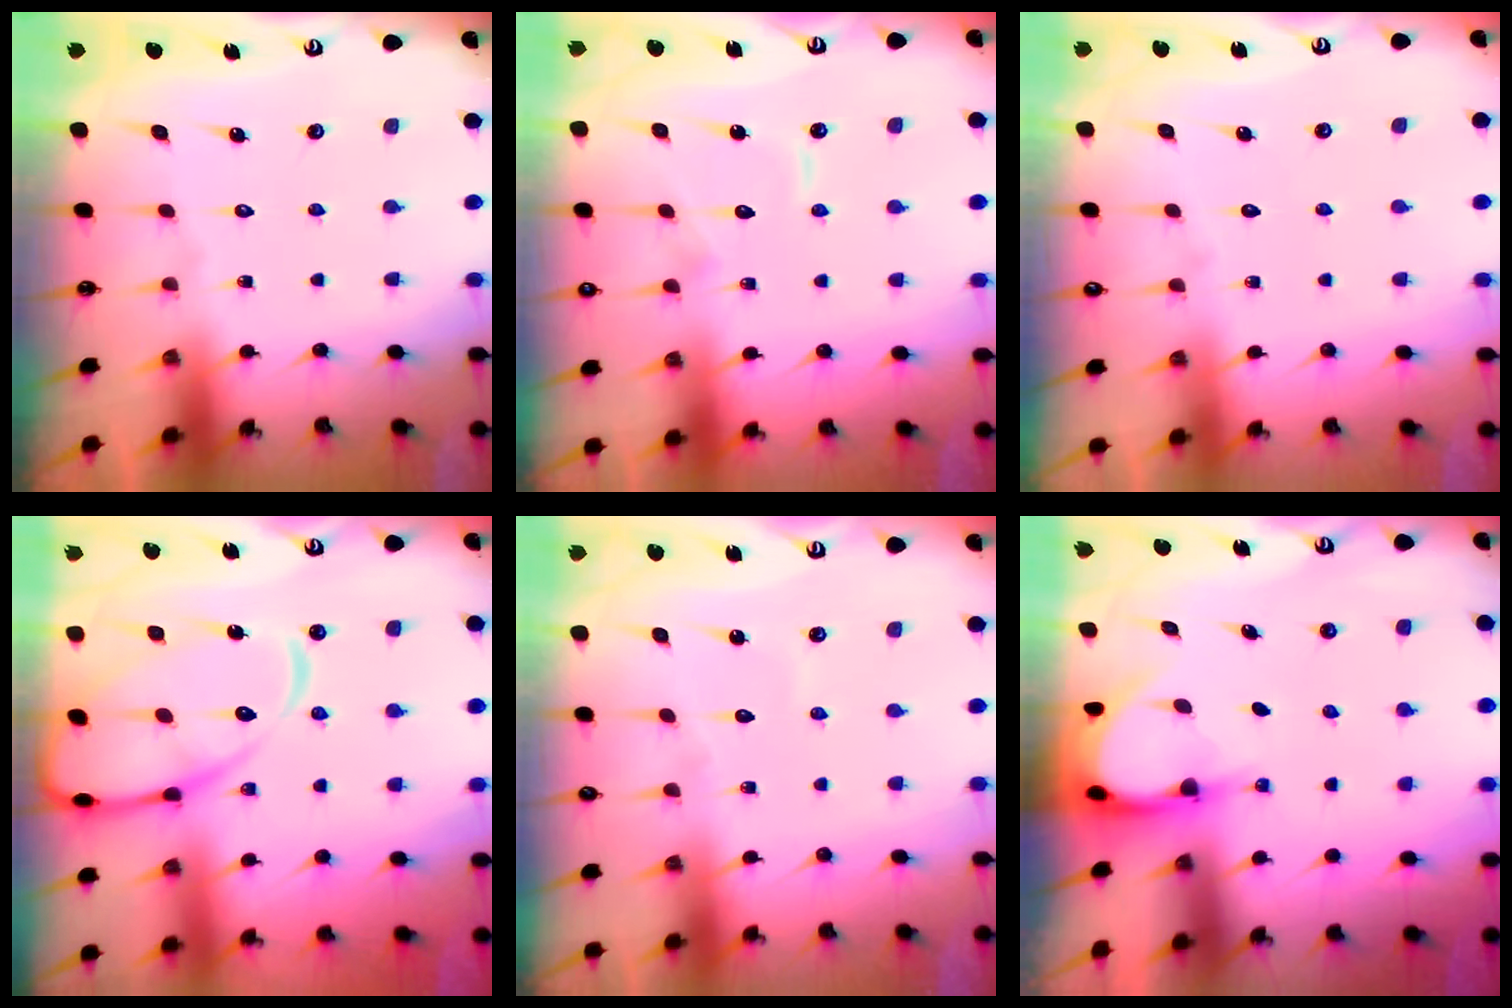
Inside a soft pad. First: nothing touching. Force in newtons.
{"total": 7.9, "press": 7.9, "slide": 0.6}
{"total": 2.6, "press": 2.6, "slide": 0.2}
{"total": 15.5, "press": 15.5, "slide": 1.2}
{"total": 3.1, "press": 3.0, "slide": 0.3}
{"total": 3.9, "press": 3.9, "slide": 0.3}